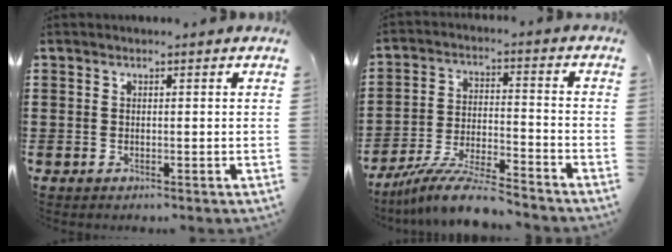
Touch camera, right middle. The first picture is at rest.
{"total": 9.8, "force": [-8.9, 0.7, 4.1], "torque": [-0.075, 0.012, -0.169]}